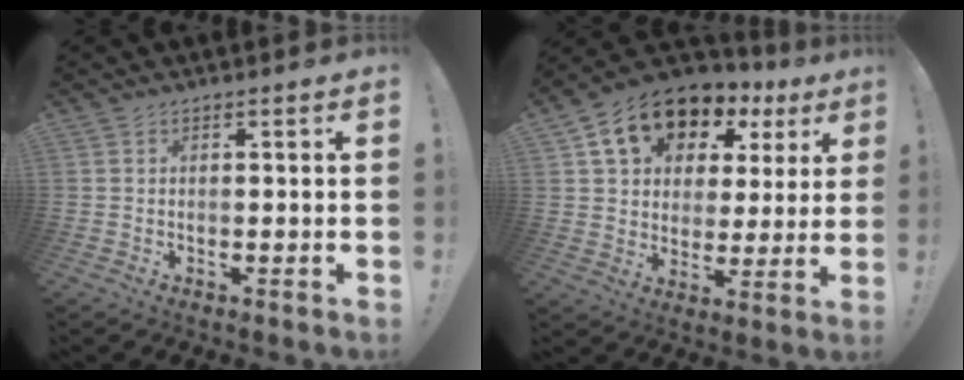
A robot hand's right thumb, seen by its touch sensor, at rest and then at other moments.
{"total": 14.7, "force": [8.4, 9.8, 7.0], "torque": [-0.110, -0.047, 0.157]}